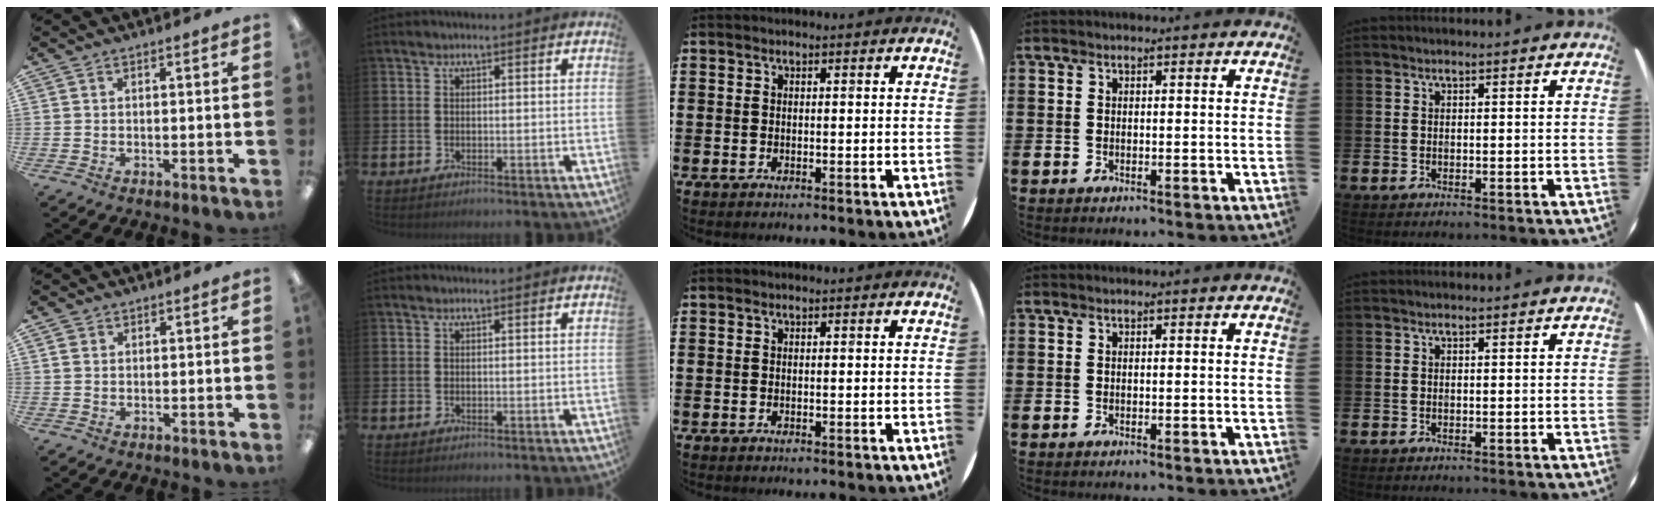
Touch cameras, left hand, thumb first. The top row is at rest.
{"thumb": {"total": 1.8, "force": [0.9, 1.5, 0.6], "torque": [-0.015, 0.003, 0.016]}}